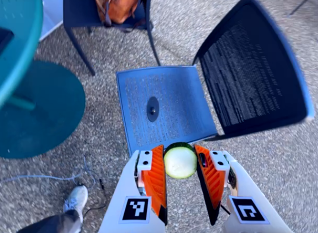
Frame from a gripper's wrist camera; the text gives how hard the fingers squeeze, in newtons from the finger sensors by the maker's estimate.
{"total": 11.6, "left": 11.4, "right": 11.9}